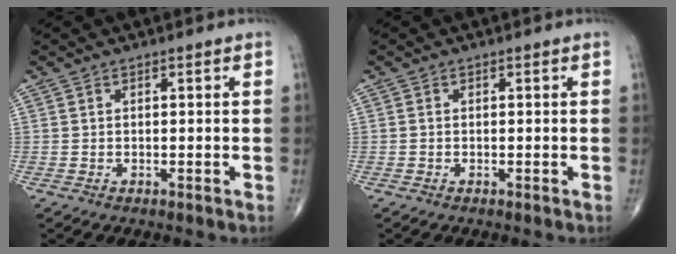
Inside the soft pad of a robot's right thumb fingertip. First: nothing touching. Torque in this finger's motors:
{"motor_torque": [-0.14, 0.26, -0.16, -0.05, -0.03]}